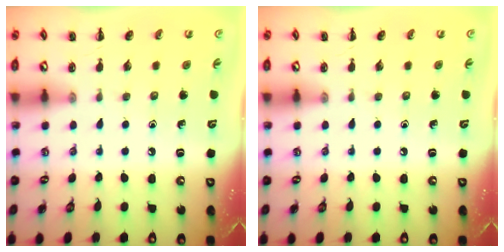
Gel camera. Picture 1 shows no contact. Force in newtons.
{"total": 0.0}